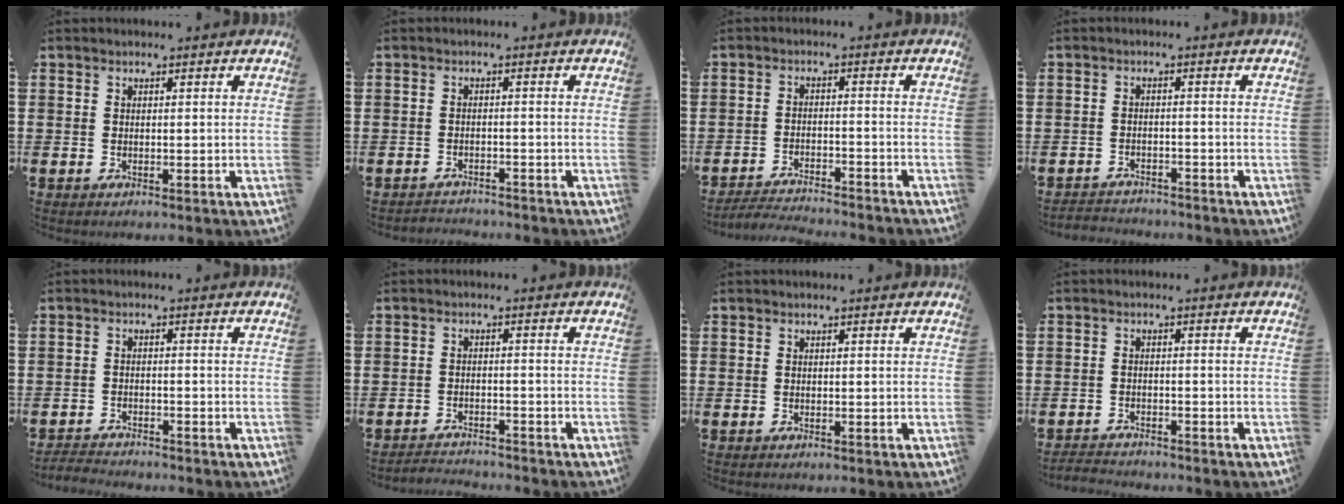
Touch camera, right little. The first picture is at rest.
{"total": 1.6, "force": [-1.6, 0.0, -0.2], "torque": [-0.001, 0.004, -0.035]}
{"total": 3.1, "force": [-3.1, -0.1, 0.2], "torque": [-0.005, 0.002, -0.065]}
{"total": 2.0, "force": [-2.0, 0.1, -0.3], "torque": [-0.002, 0.002, -0.045]}
{"total": 2.1, "force": [-2.1, 0.0, 0.0], "torque": [-0.004, 0.002, -0.045]}
{"total": 2.1, "force": [-2.1, -0.1, -0.2], "torque": [-0.002, 0.003, -0.046]}
{"total": 0.0}
{"total": 1.8, "force": [-1.8, 0.1, -0.1], "torque": [-0.003, 0.002, -0.040]}